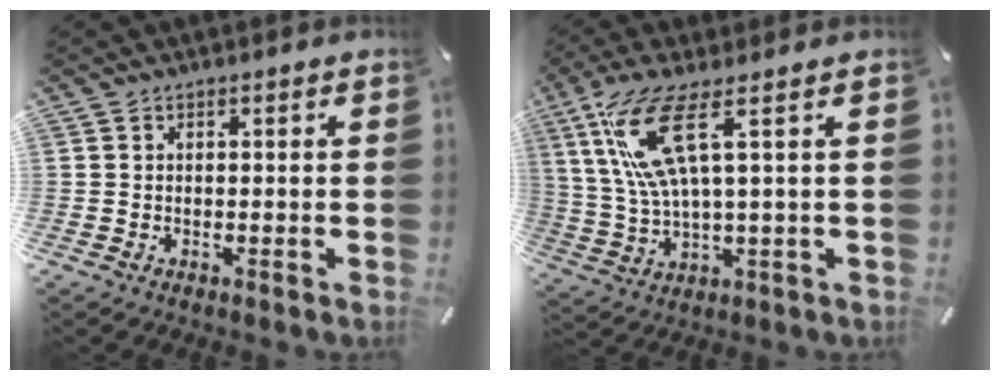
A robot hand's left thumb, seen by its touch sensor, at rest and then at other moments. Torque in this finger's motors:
{"motor_torque": [0.73, 0.76, 1.78, -1.00, 0.55]}